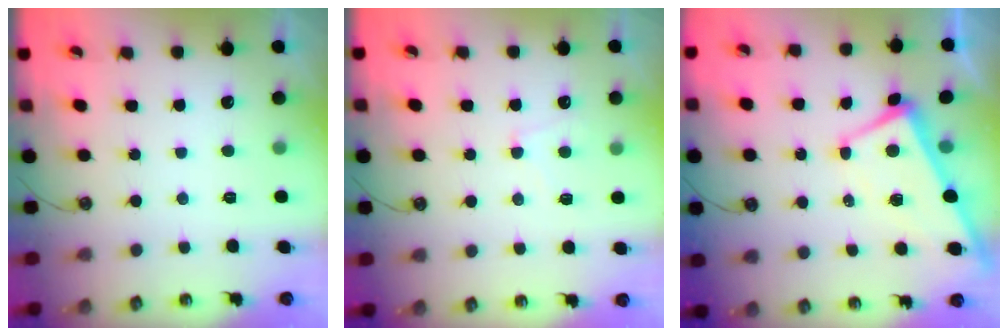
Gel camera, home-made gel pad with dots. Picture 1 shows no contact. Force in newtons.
{"total": 1.0, "press": 0.9, "slide": 0.5}
{"total": 2.4, "press": 2.4, "slide": 0.3}